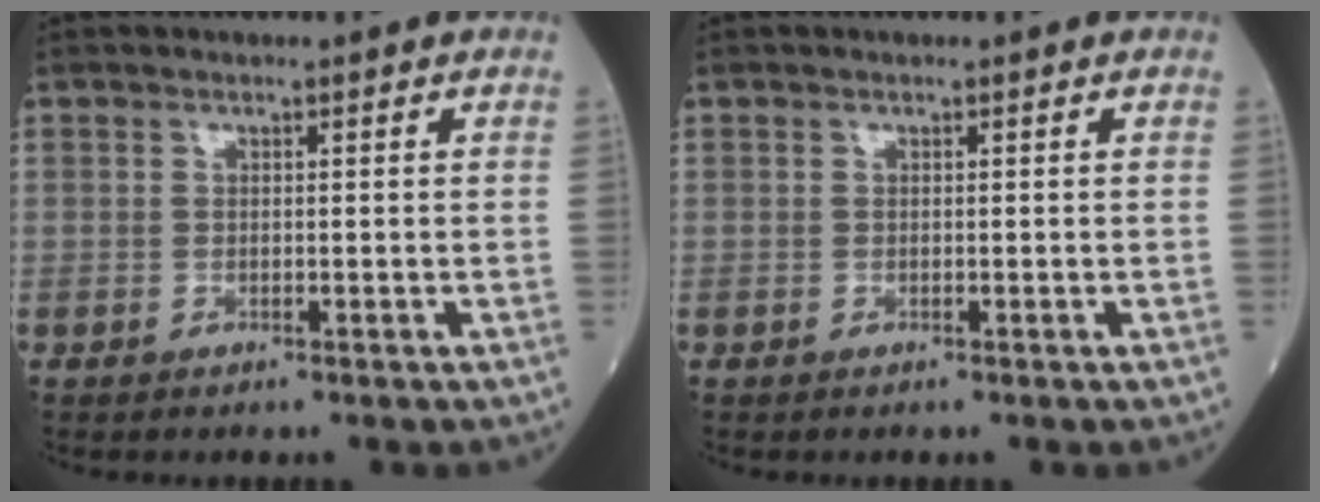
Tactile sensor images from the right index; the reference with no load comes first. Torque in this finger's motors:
{"motor_torque": [0.15, -0.07, 0.00, -0.01]}